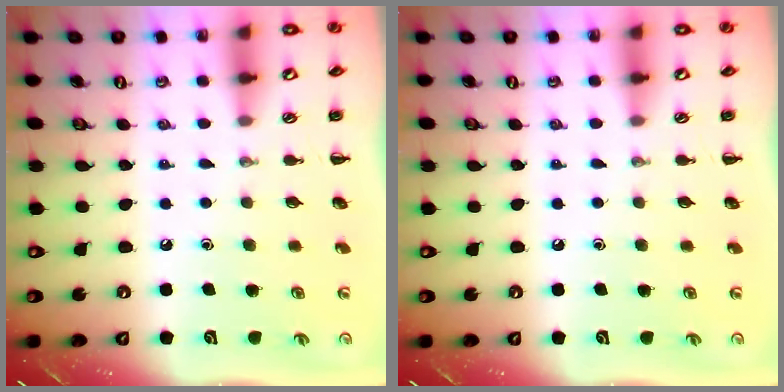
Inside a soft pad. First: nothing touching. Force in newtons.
{"total": 0.0}